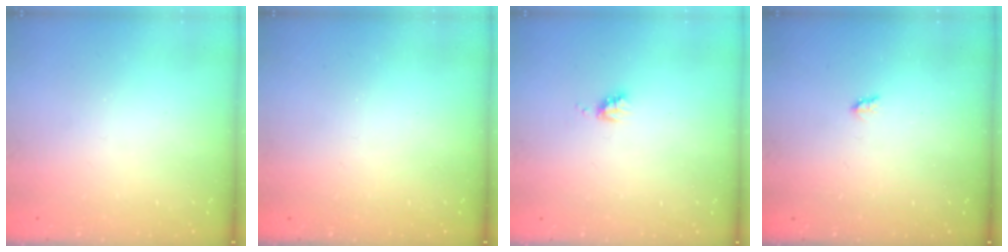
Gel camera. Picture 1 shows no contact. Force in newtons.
{"total": 0.0}
{"total": 3.7, "press": 3.7, "slide": 0.4}
{"total": 1.7, "press": 1.6, "slide": 0.3}